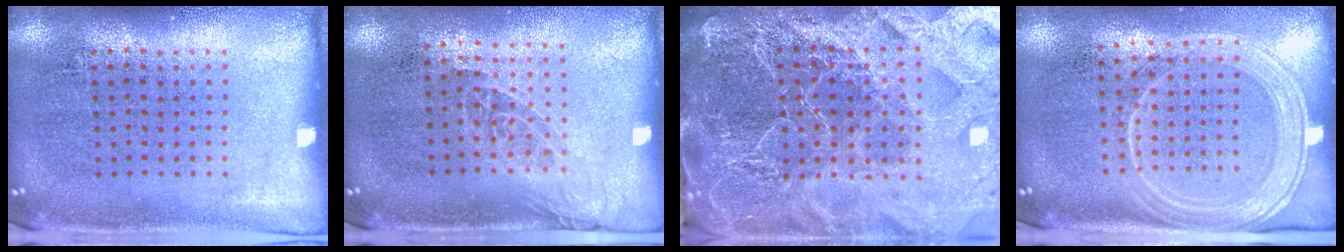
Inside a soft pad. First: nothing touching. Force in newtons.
{"total": 1.3, "press": 1.0, "slide": 0.8}
{"total": 6.3, "press": 5.4, "slide": 3.2}
{"total": 2.1, "press": 1.9, "slide": 1.0}